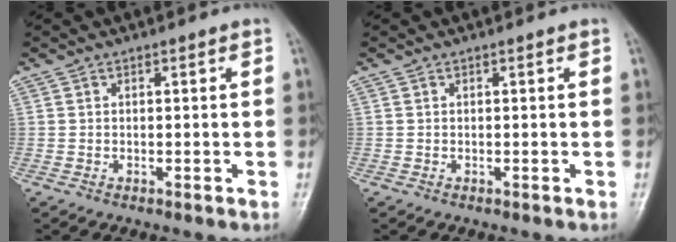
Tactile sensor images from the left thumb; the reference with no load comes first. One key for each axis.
{"total": 0.0}